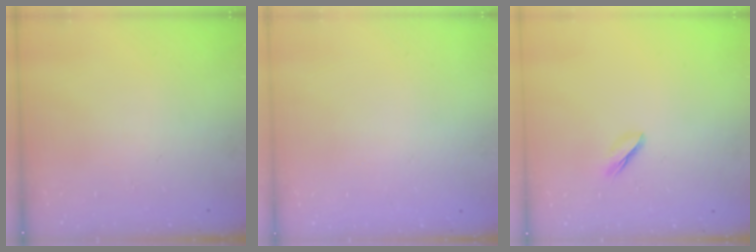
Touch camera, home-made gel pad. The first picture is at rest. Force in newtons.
{"total": 2.2, "press": 2.2, "slide": 0.1}
{"total": 2.3, "press": 2.2, "slide": 0.8}